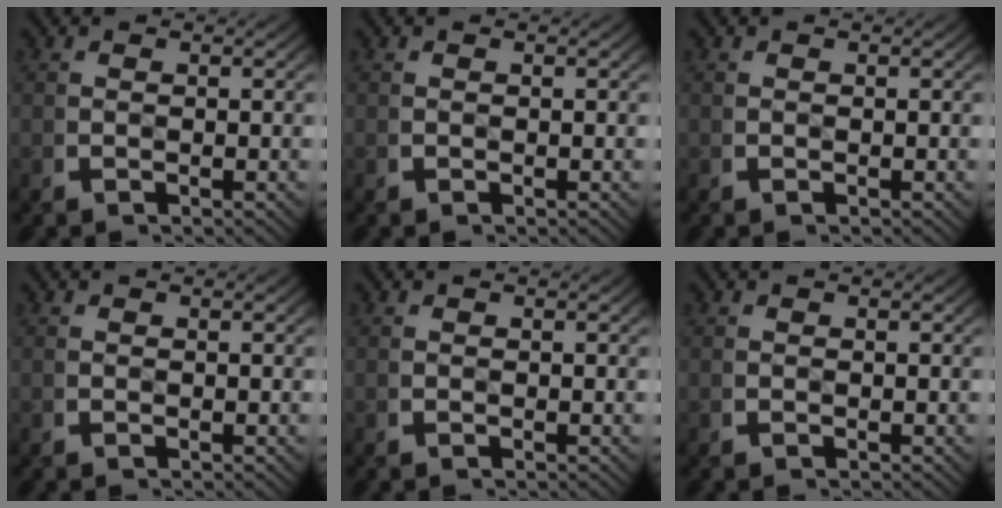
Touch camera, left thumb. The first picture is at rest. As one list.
[{"total": 0.0}, {"total": 0.0}, {"total": 0.0}, {"total": 0.0}, {"total": 0.0}]